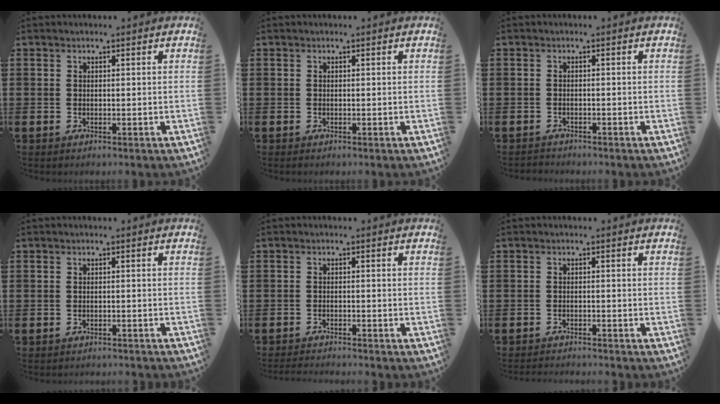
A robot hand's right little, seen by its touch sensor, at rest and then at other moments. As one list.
[{"total": 0.0}, {"total": 0.8, "force": [-0.8, 0.1, -0.1], "torque": [-0.001, 0.001, -0.017]}, {"total": 0.9, "force": [-0.9, -0.1, 0.0], "torque": [-0.001, 0.000, -0.018]}, {"total": 1.3, "force": [-1.3, -0.1, 0.1], "torque": [-0.003, 0.002, -0.026]}, {"total": 1.2, "force": [-1.2, -0.1, 0.0], "torque": [-0.002, 0.001, -0.024]}]